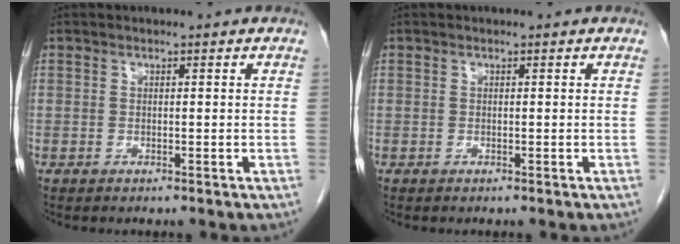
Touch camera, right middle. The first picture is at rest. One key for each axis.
{"total": 0.0}